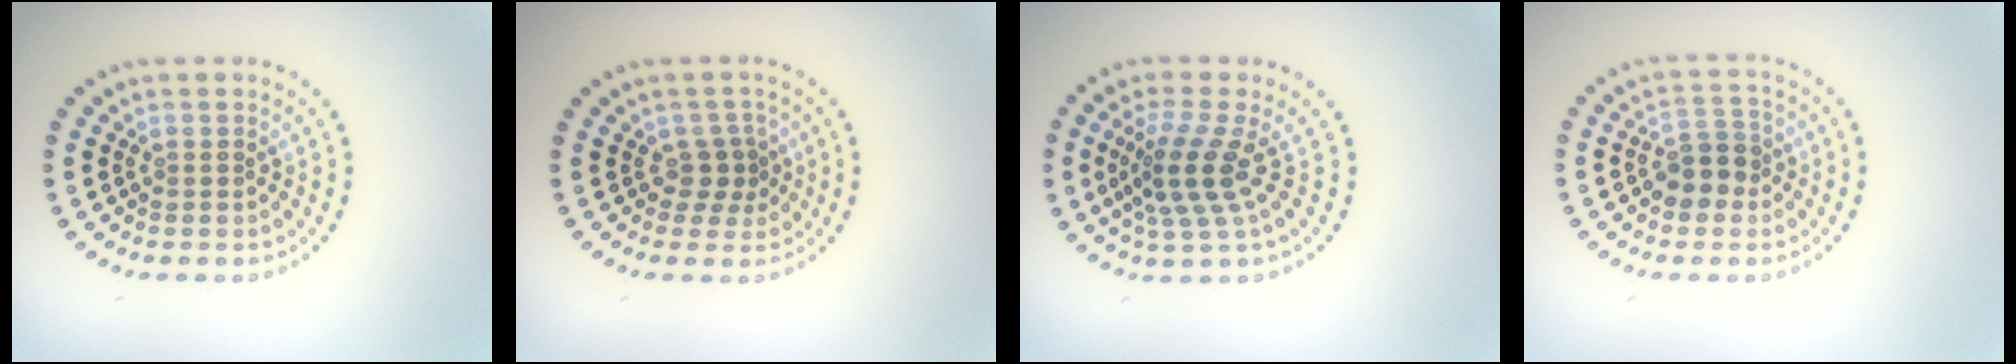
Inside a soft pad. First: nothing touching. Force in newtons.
{"total": 1.6, "press": 1.2, "slide": 1.1}
{"total": 4.0, "press": 2.9, "slide": 2.7}
{"total": 3.4, "press": 3.2, "slide": 1.2}